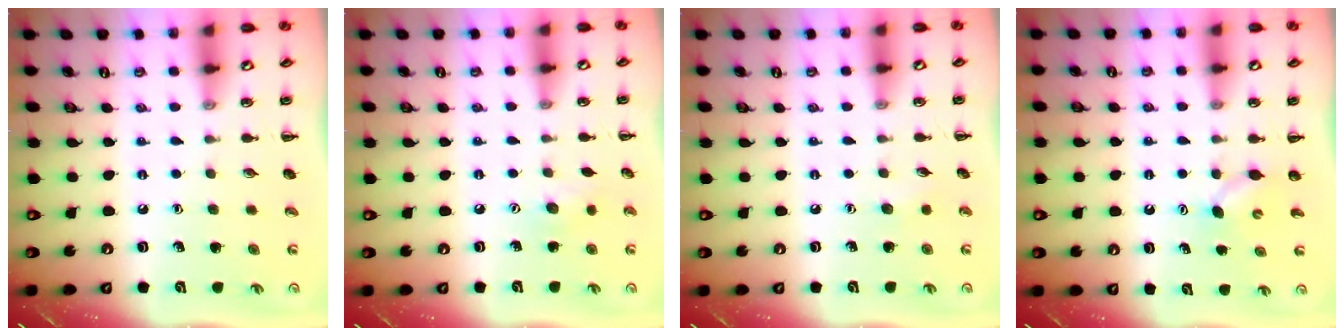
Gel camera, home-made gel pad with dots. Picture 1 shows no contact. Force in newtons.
{"total": 6.2, "press": 6.1, "slide": 1.1}
{"total": 3.6, "press": 3.4, "slide": 1.0}
{"total": 4.3, "press": 4.2, "slide": 1.1}